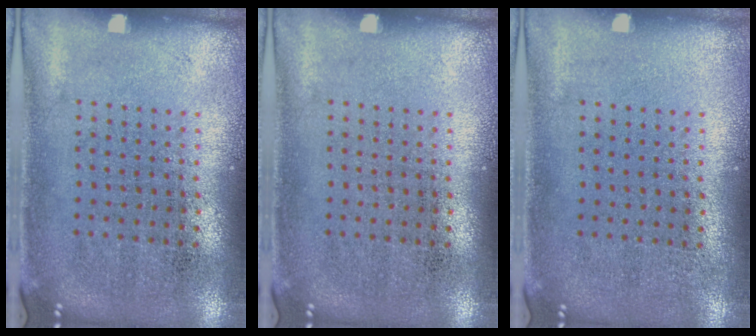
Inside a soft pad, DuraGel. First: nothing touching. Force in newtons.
{"total": 0.0}
{"total": 0.0}